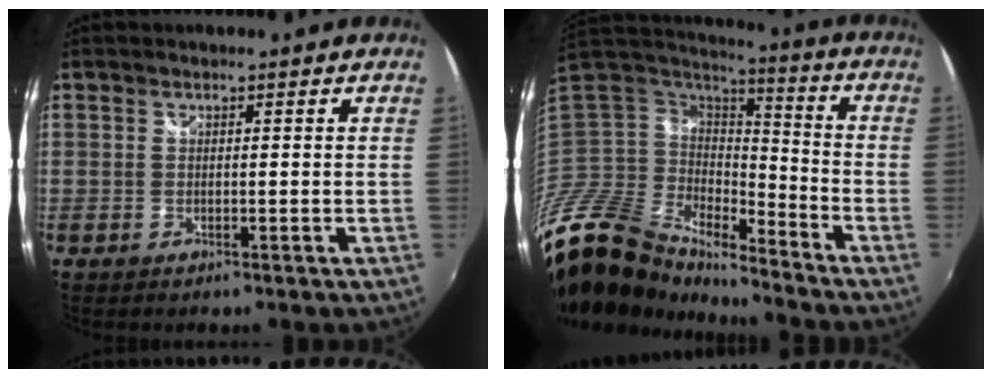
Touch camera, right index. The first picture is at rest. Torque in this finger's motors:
{"motor_torque": [-0.64, -0.36, -1.05, -0.21]}